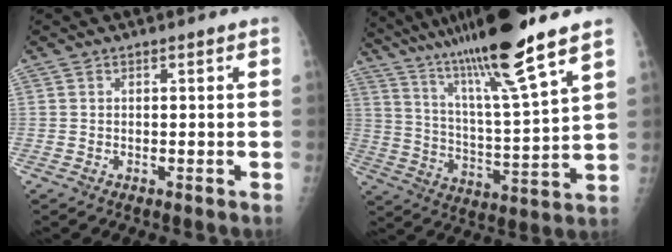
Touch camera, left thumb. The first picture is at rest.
{"total": 22.0, "force": [16.2, 0.4, 14.9], "torque": [-0.254, -0.055, 0.287]}